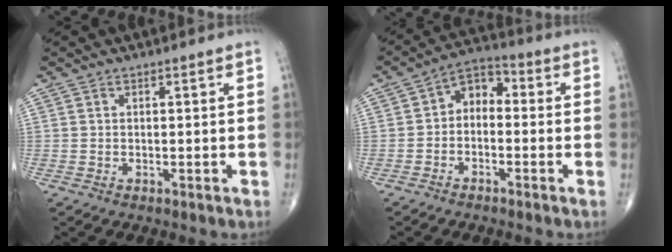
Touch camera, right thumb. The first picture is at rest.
{"total": 6.2, "force": [-0.6, 4.3, 4.4], "torque": [-0.049, 0.033, -0.028]}